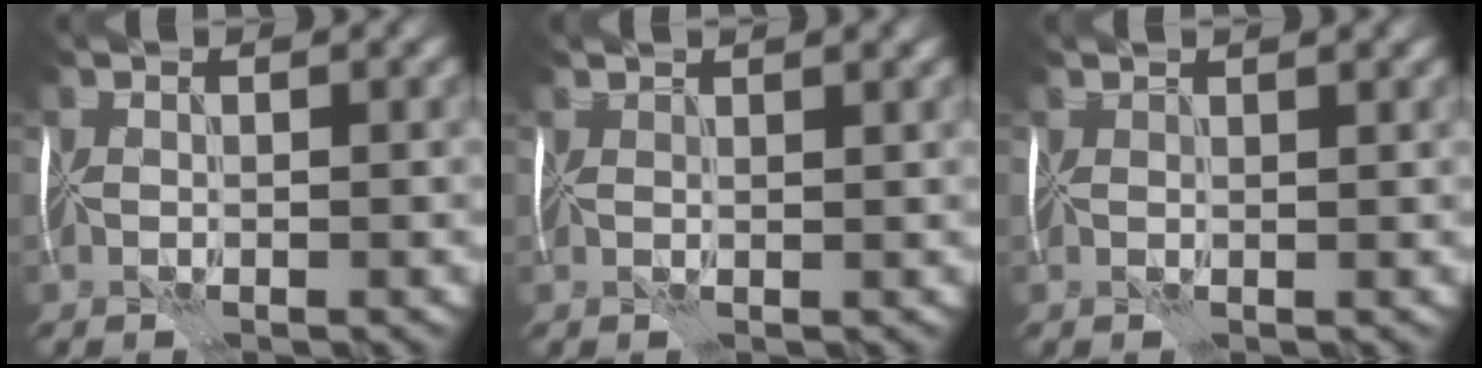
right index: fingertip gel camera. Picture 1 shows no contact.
{"total": 2.2, "force": [1.9, 0.3, 1.0], "torque": [-0.006, 0.013, 0.005]}
{"total": 1.7, "force": [1.5, 0.1, 0.7], "torque": [-0.003, 0.008, 0.005]}